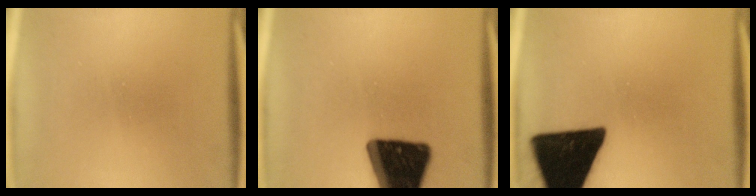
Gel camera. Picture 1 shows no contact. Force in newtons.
{"total": 19.6}
{"total": 19.5}